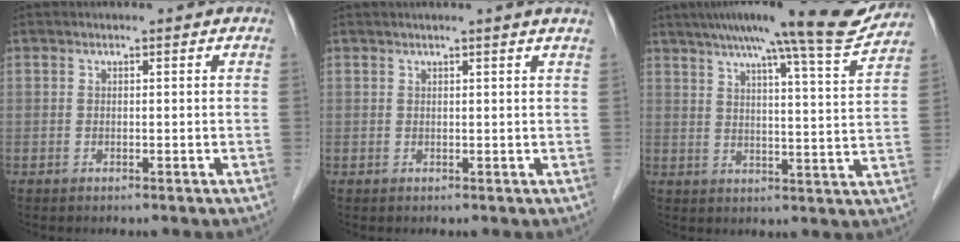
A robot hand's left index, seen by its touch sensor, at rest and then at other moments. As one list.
[{"total": 2.1, "force": [1.6, -0.8, 1.1], "torque": [-0.019, 0.001, 0.029]}, {"total": 18.0, "force": [15.3, 0.2, 9.4], "torque": [-0.136, -0.008, 0.199]}]